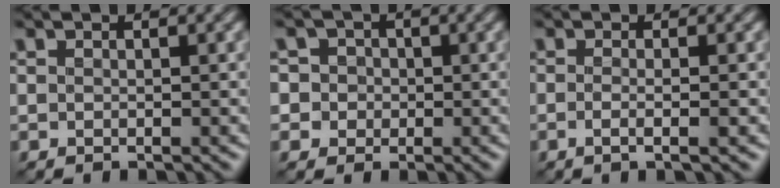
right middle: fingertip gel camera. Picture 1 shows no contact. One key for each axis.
{"total": 4.6, "fx": 0.8, "fy": 4.3, "fz": 1.4, "tx": -0.011, "ty": 0.039, "tz": -0.011}
{"total": 2.5, "fx": -0.3, "fy": 1.1, "fz": 2.2, "tx": -0.014, "ty": -0.006, "tz": -0.019}